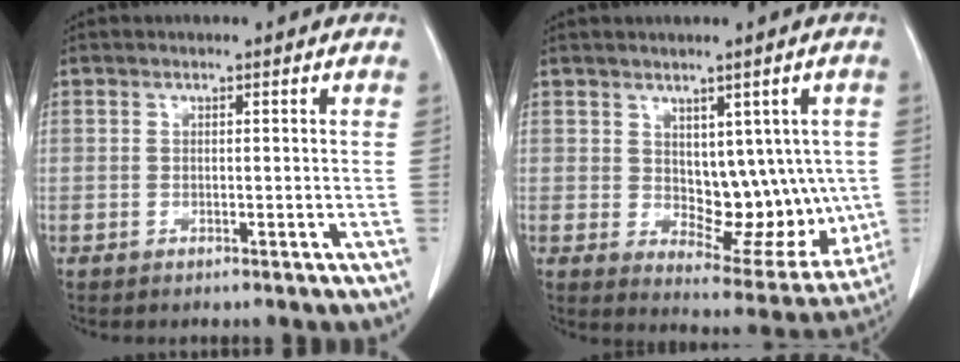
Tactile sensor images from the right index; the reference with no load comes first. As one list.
[{"total": 11.7, "force": [1.2, 6.8, 9.5], "torque": [-0.103, 0.003, 0.042]}]